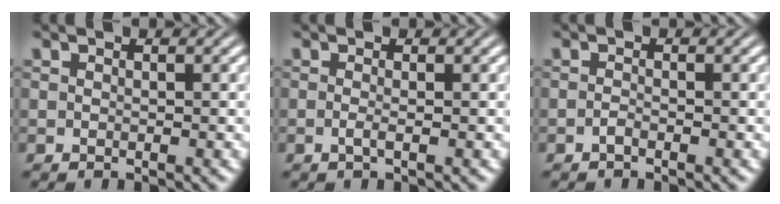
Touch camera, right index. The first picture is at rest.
{"total": 1.1, "force": [-0.8, -0.3, 0.6], "torque": [-0.018, -0.011, -0.009]}
{"total": 1.1, "force": [-0.9, -0.7, 0.0], "torque": [0.002, -0.004, -0.014]}